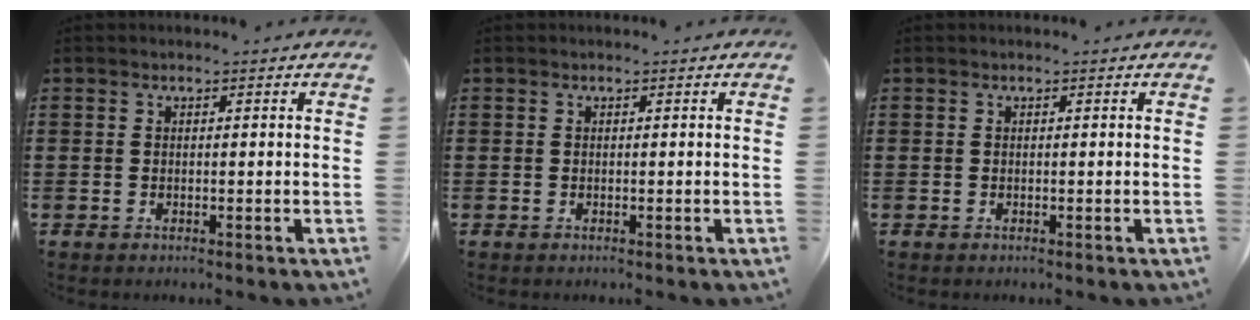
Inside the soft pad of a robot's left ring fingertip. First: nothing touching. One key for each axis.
{"total": 0.0}
{"total": 0.0}